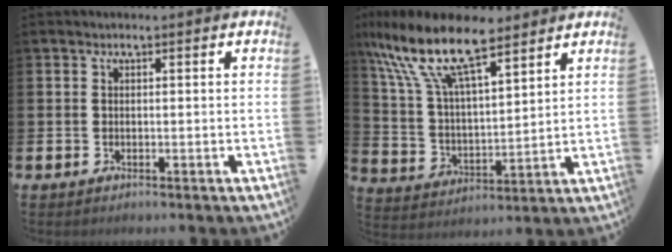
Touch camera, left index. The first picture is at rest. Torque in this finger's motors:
{"motor_torque": [0.50, -0.35, 1.05, 0.21]}